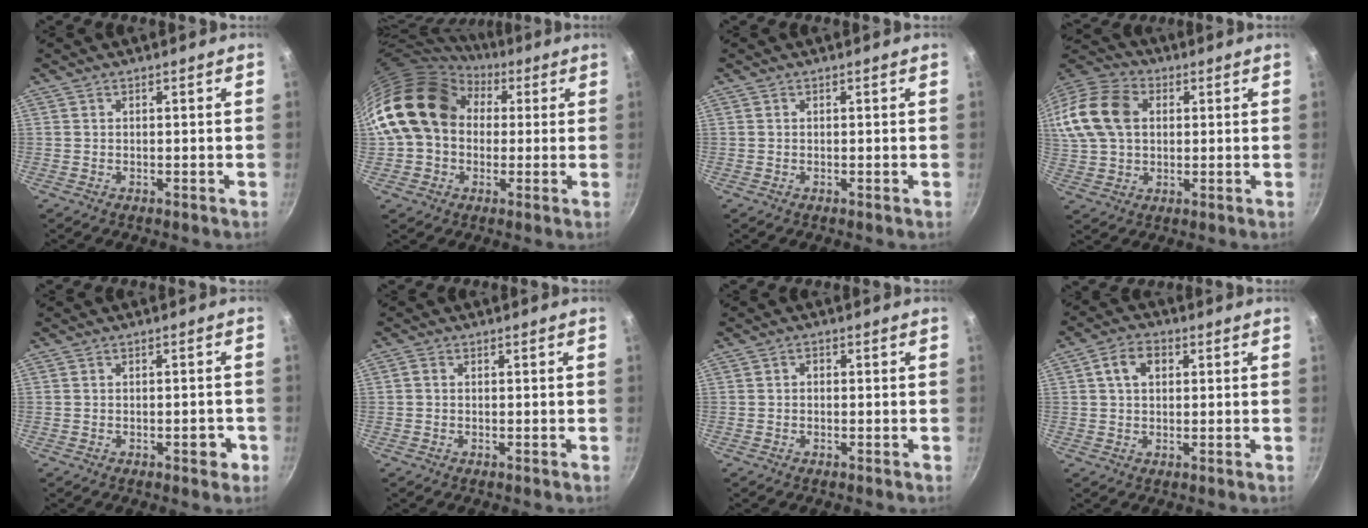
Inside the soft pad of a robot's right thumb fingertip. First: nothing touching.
{"total": 16.4, "force": [3.6, 13.0, 9.3], "torque": [-0.135, 0.030, 0.051]}
{"total": 0.0}
{"total": 21.2, "force": [4.9, 15.7, 13.3], "torque": [-0.303, 0.034, 0.081]}
{"total": 2.9, "force": [-1.2, 1.4, 2.2], "torque": [-0.014, 0.012, -0.014]}
{"total": 0.9, "force": [-0.1, 0.7, 0.5], "torque": [-0.010, 0.005, -0.002]}
{"total": 1.0, "force": [-0.2, 0.8, 0.5], "torque": [-0.007, 0.005, -0.004]}
{"total": 5.4, "force": [1.4, 3.8, 3.6], "torque": [-0.048, 0.008, 0.019]}